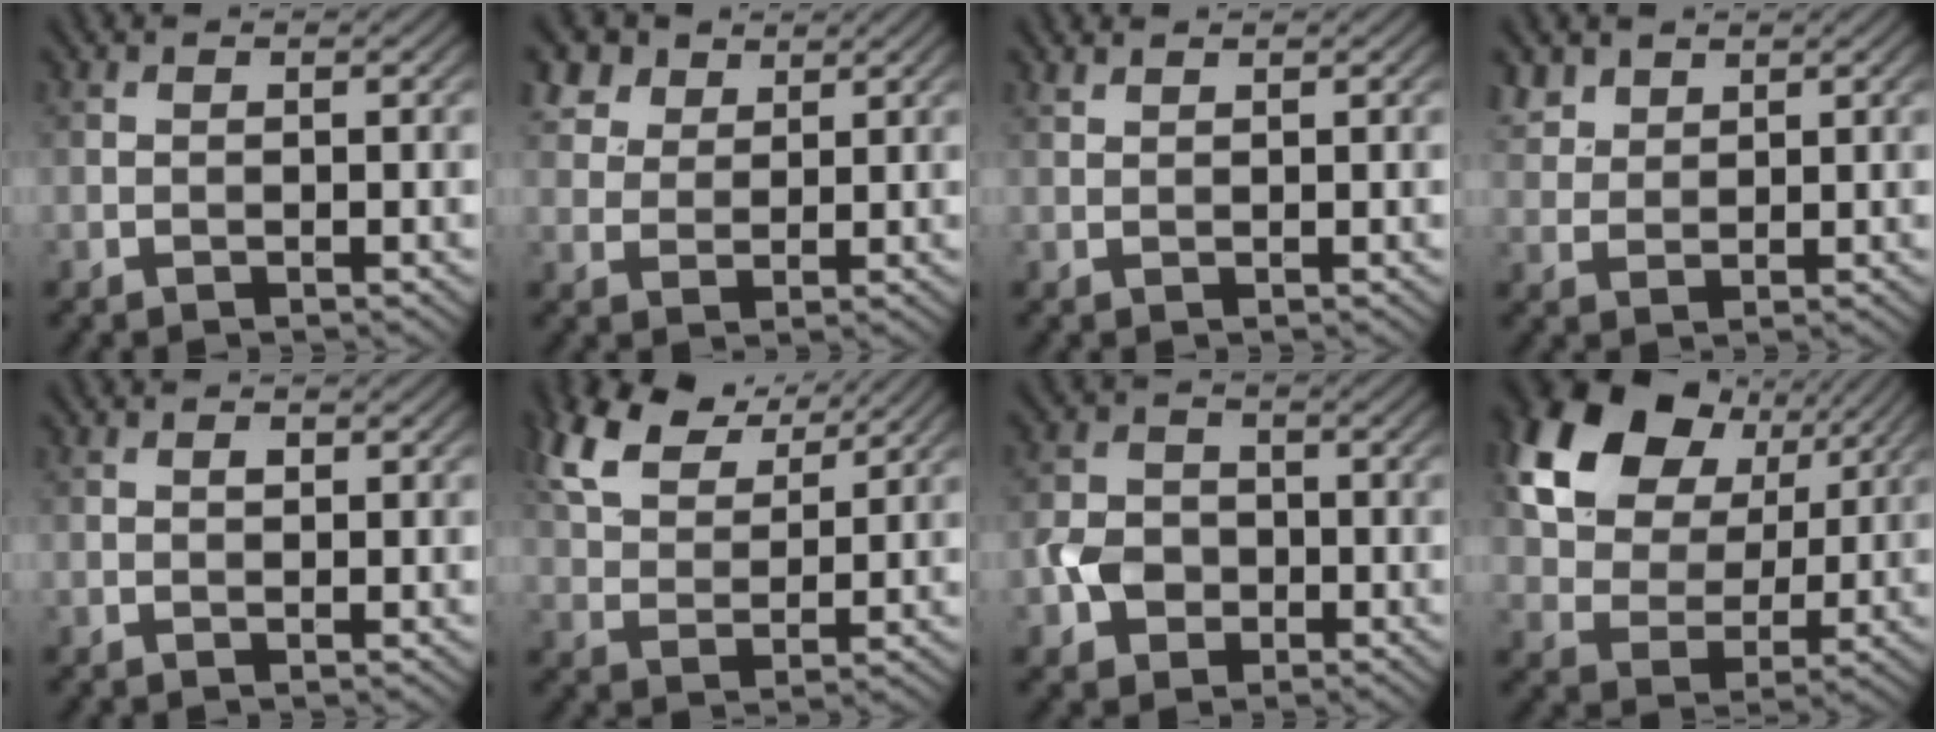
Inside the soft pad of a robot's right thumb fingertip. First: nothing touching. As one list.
[{"total": 5.9, "force": [3.9, 3.6, 2.4], "torque": [-0.075, -0.004, 0.087]}, {"total": 0.9, "force": [0.8, 0.2, 0.2], "torque": [-0.009, 0.002, 0.021]}, {"total": 3.6, "force": [2.6, 2.2, 1.3], "torque": [-0.041, 0.002, 0.060]}, {"total": 0.6, "force": [0.2, 0.4, 0.4], "torque": [-0.008, -0.002, 0.002]}, {"total": 10.1, "force": [6.4, 5.0, 5.9], "torque": [-0.151, 0.019, 0.129]}, {"total": 4.4, "force": [-1.6, 3.7, 1.9], "torque": [-0.041, -0.002, -0.039]}, {"total": 18.6, "force": [8.8, 12.7, 10.3], "torque": [-0.256, 0.050, 0.164]}]